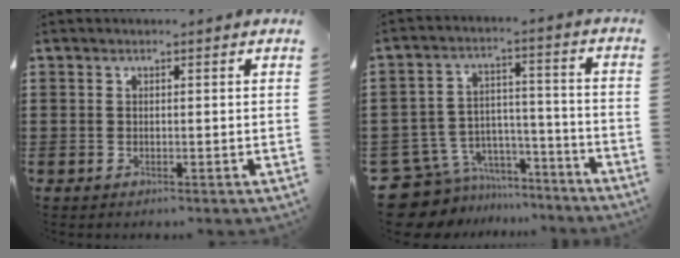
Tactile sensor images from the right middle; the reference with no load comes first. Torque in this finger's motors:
{"motor_torque": [0.38, -0.01, -0.07, -0.02]}